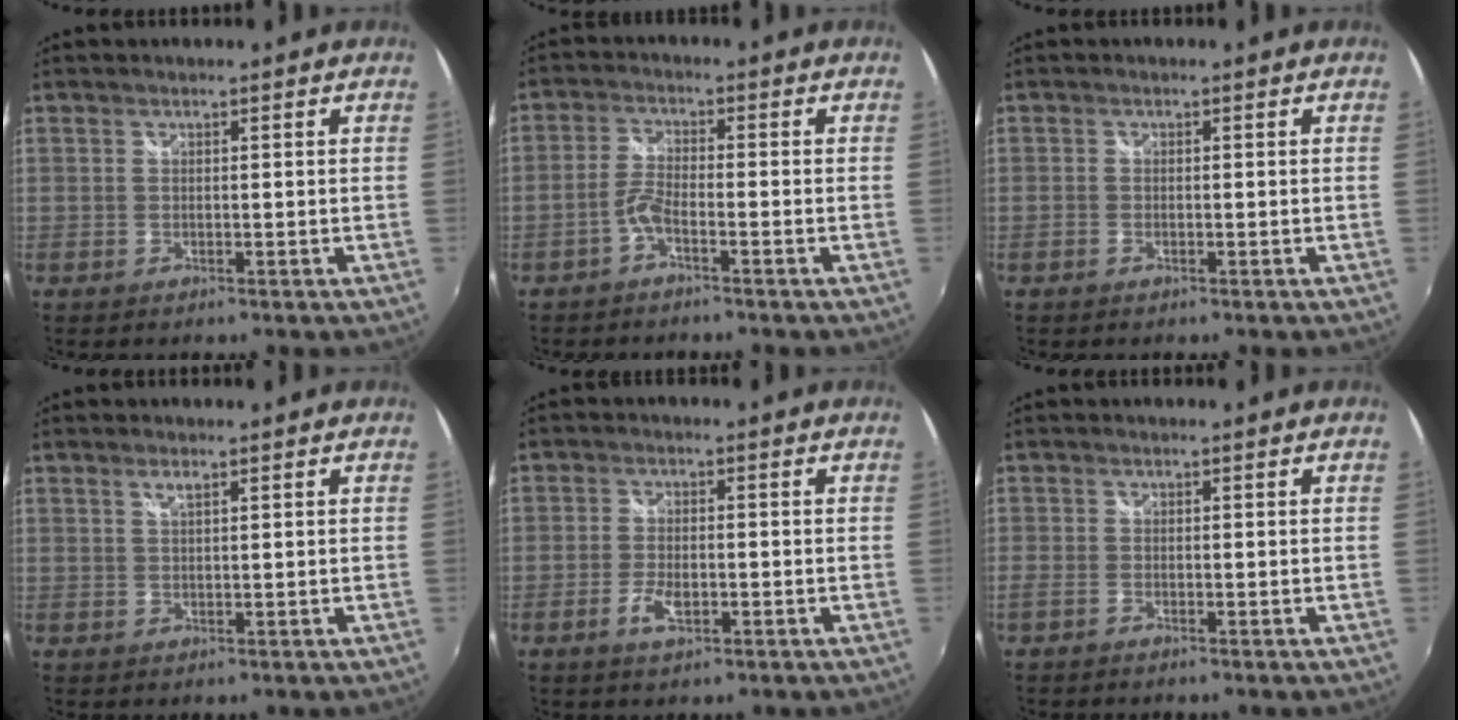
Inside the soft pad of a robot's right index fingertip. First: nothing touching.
{"total": 3.0, "force": [-2.0, 0.5, 2.2], "torque": [-0.059, 0.009, -0.042]}
{"total": 0.6, "force": [-0.4, 0.4, 0.2], "torque": [-0.005, 0.000, -0.009]}
{"total": 1.3, "force": [0.8, 0.3, 1.0], "torque": [-0.019, 0.002, 0.013]}
{"total": 4.0, "force": [-1.6, 1.8, 3.1], "torque": [-0.071, -0.001, -0.031]}
{"total": 1.2, "force": [-1.0, 0.4, 0.6], "torque": [-0.015, -0.004, -0.022]}